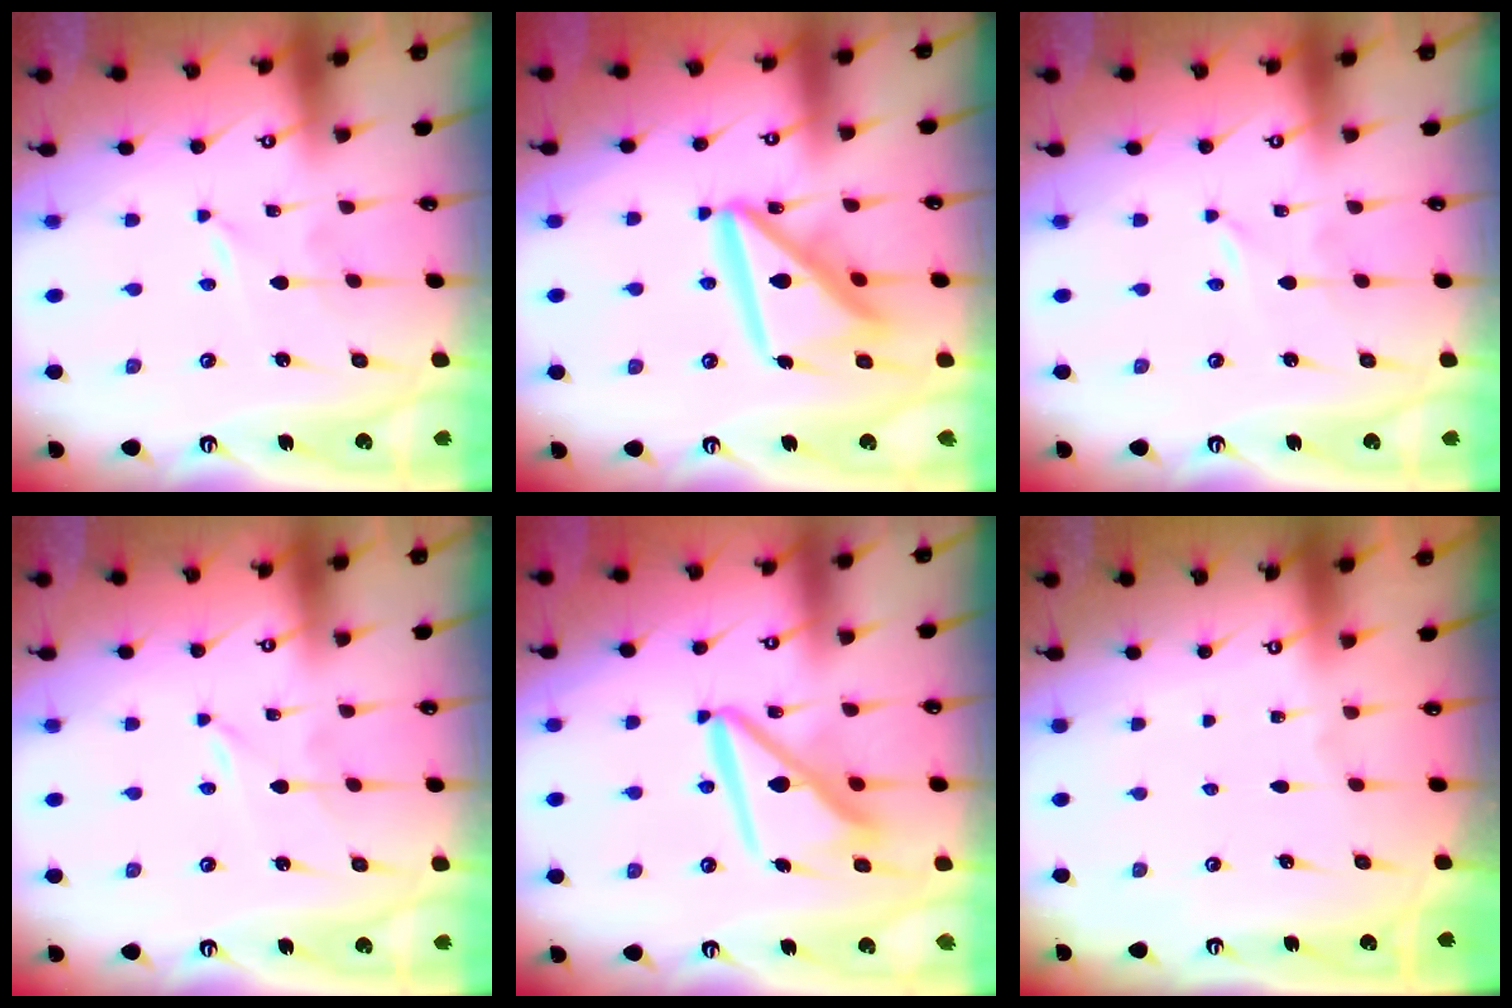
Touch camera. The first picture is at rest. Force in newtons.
{"total": 17.1, "press": 17.0, "slide": 2.2}
{"total": 0.0}
{"total": 0.0}
{"total": 11.5, "press": 11.4, "slide": 1.4}
{"total": 0.0}